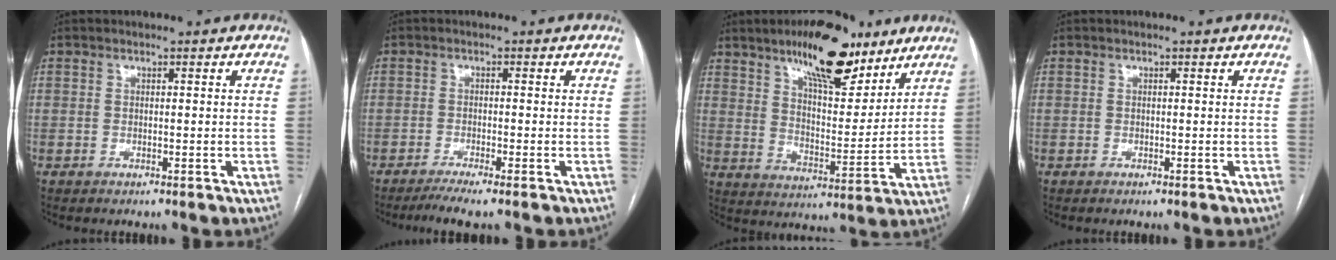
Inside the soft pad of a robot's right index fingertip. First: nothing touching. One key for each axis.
{"total": 3.9, "fx": -3.0, "fy": -0.4, "fz": 2.5, "tx": -0.042, "ty": -0.008, "tz": -0.055}
{"total": 15.4, "fx": 10.6, "fy": 4.7, "fz": 10.1, "tx": -0.151, "ty": -0.001, "tz": 0.171}
{"total": 0.0}